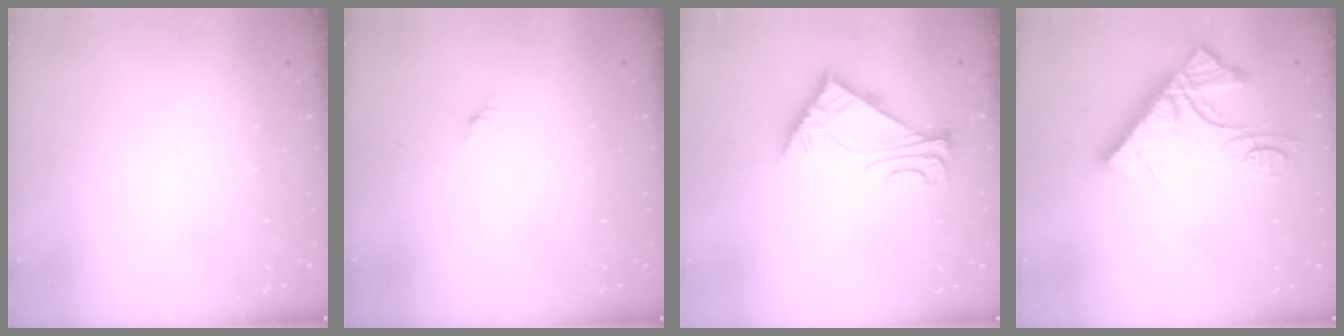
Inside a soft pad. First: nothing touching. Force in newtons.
{"total": 0.0}
{"total": 5.7, "press": 5.6, "slide": 1.1}
{"total": 14.0, "press": 13.9, "slide": 1.3}